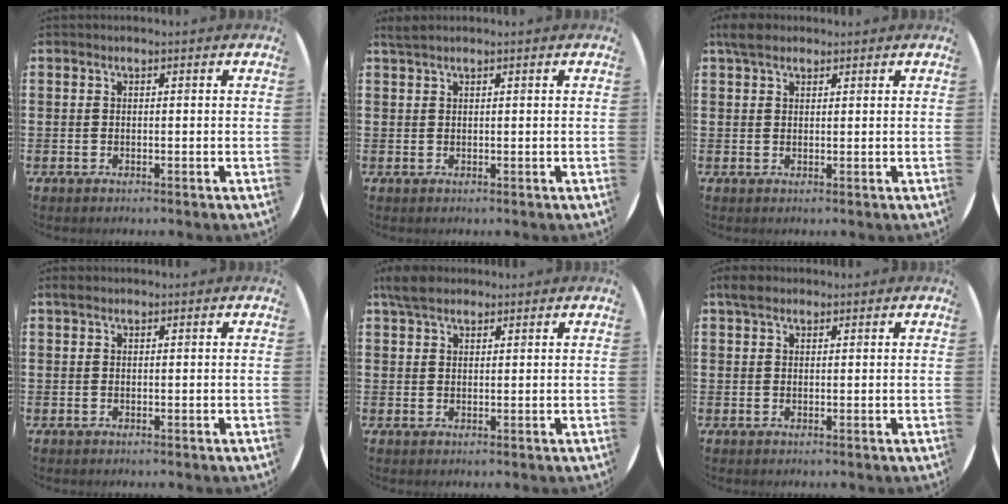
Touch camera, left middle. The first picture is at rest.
{"total": 1.0, "force": [0.9, 0.0, 0.5], "torque": [-0.011, 0.002, 0.017]}
{"total": 2.7, "force": [2.1, 1.2, 1.0], "torque": [-0.017, 0.005, 0.038]}
{"total": 0.7, "force": [0.5, 0.4, 0.2], "torque": [0.002, 0.001, 0.008]}
{"total": 3.7, "force": [3.1, 1.5, 1.4], "torque": [-0.026, 0.001, 0.057]}
{"total": 1.8, "force": [1.5, 0.9, 0.6], "torque": [-0.006, 0.004, 0.026]}